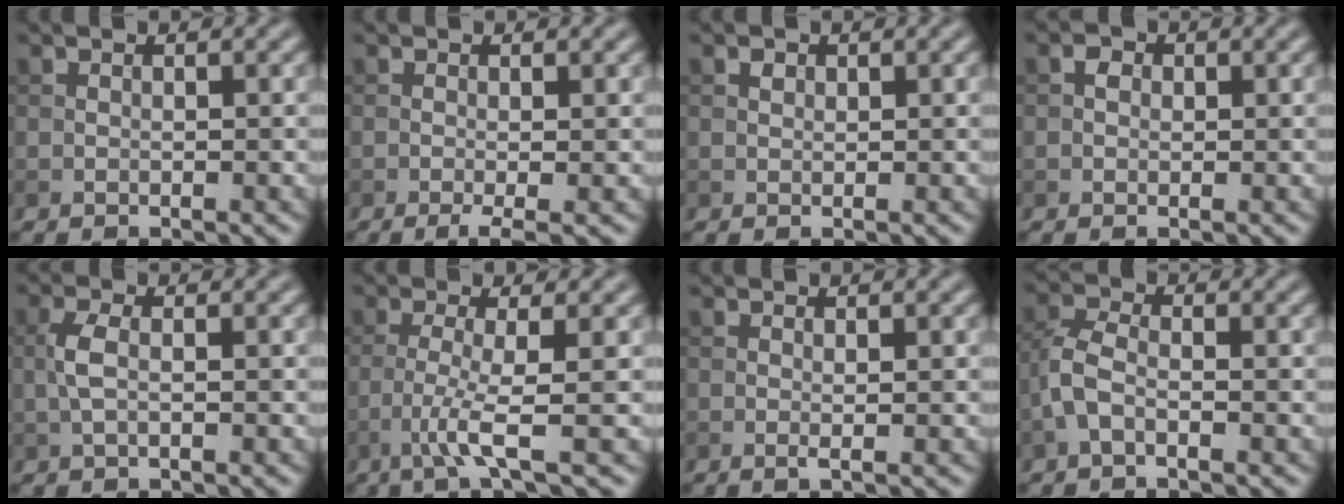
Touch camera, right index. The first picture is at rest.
{"total": 1.9, "force": [-0.7, 0.3, 1.8], "torque": [-0.034, -0.008, -0.013]}
{"total": 0.7, "force": [0.3, 0.5, 0.2], "torque": [-0.005, -0.002, 0.007]}
{"total": 1.0, "force": [0.1, 0.9, 0.5], "torque": [-0.007, 0.000, -0.002]}
{"total": 2.1, "force": [-0.2, 0.8, 2.0], "torque": [-0.048, 0.003, -0.008]}
{"total": 3.5, "force": [-1.4, 0.2, 3.2], "torque": [-0.067, 0.000, -0.039]}
{"total": 0.7, "force": [-0.1, 0.0, 0.7], "torque": [-0.014, -0.004, -0.002]}
{"total": 2.8, "force": [-1.2, 1.3, 2.1], "torque": [-0.050, 0.006, -0.035]}